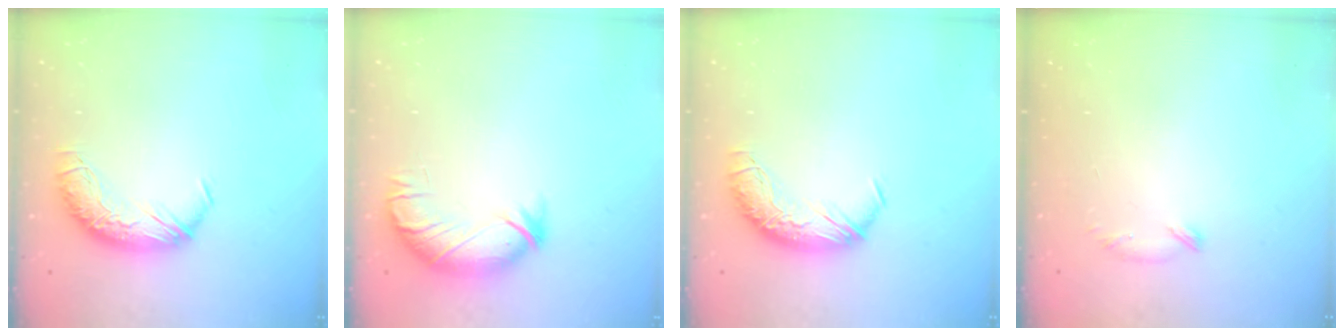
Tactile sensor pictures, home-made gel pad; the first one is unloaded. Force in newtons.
{"total": 3.7, "press": 3.2, "slide": 1.9}
{"total": 0.0}
{"total": 6.7, "press": 6.7, "slide": 0.9}